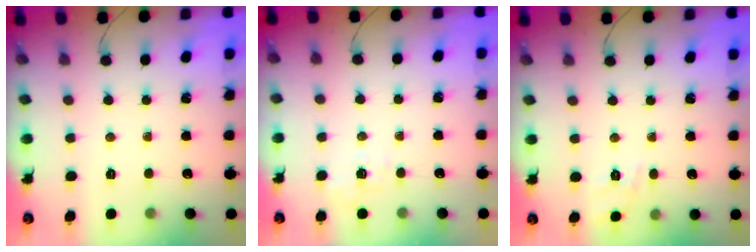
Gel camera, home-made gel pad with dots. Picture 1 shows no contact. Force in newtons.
{"total": 2.5, "press": 1.8, "slide": 1.7}
{"total": 8.9, "press": 8.7, "slide": 1.7}